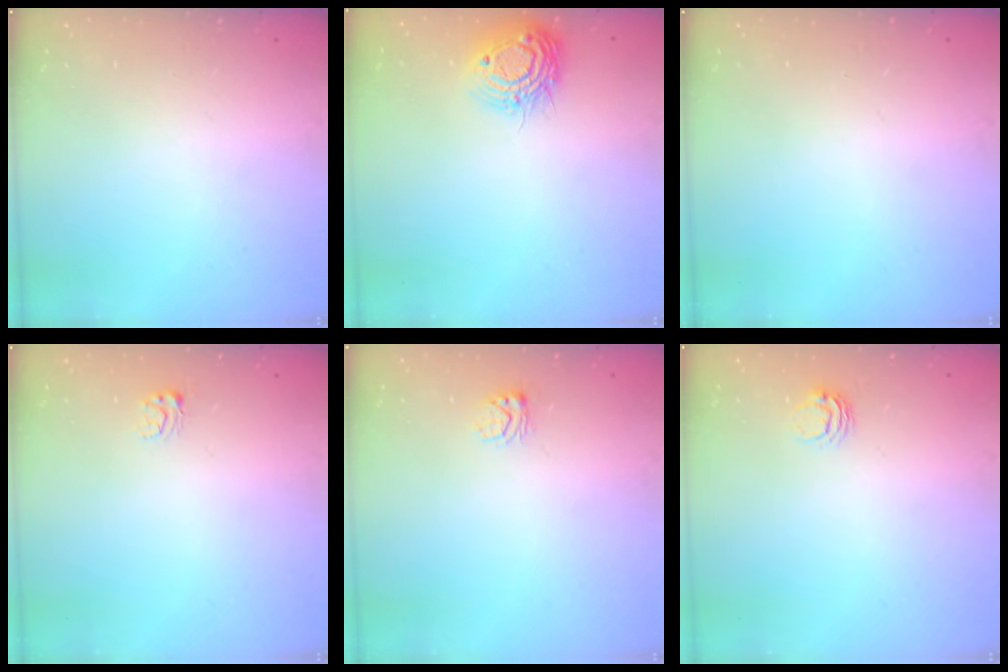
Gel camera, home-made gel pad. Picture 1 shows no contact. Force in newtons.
{"total": 12.1, "press": 12.0, "slide": 1.1}
{"total": 0.0}
{"total": 3.4, "press": 3.4, "slide": 0.3}
{"total": 3.9, "press": 3.9, "slide": 0.2}
{"total": 4.2, "press": 4.2, "slide": 0.3}